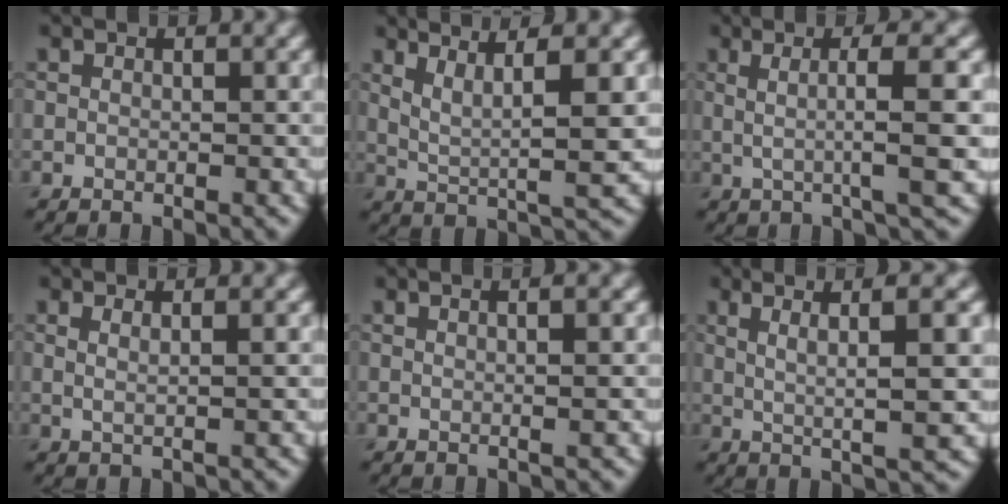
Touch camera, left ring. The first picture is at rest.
{"total": 4.2, "force": [1.9, 0.8, 3.7], "torque": [-0.064, -0.006, 0.040]}
{"total": 5.1, "force": [0.5, 0.8, 5.0], "torque": [-0.078, 0.008, 0.007]}
{"total": 2.0, "force": [0.8, 0.8, 1.7], "torque": [-0.022, 0.001, -0.002]}
{"total": 3.0, "force": [0.9, 1.2, 2.6], "torque": [-0.013, 0.005, -0.011]}
{"total": 6.8, "force": [1.7, 1.3, 6.5], "torque": [-0.095, 0.009, 0.030]}